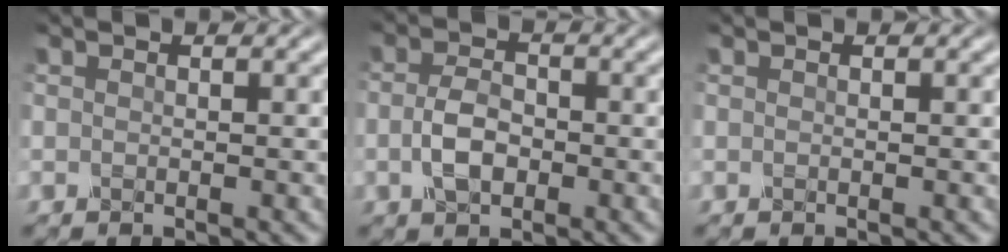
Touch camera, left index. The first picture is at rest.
{"total": 3.3, "force": [-0.6, 2.1, 2.5], "torque": [-0.054, 0.000, -0.014]}
{"total": 0.0}